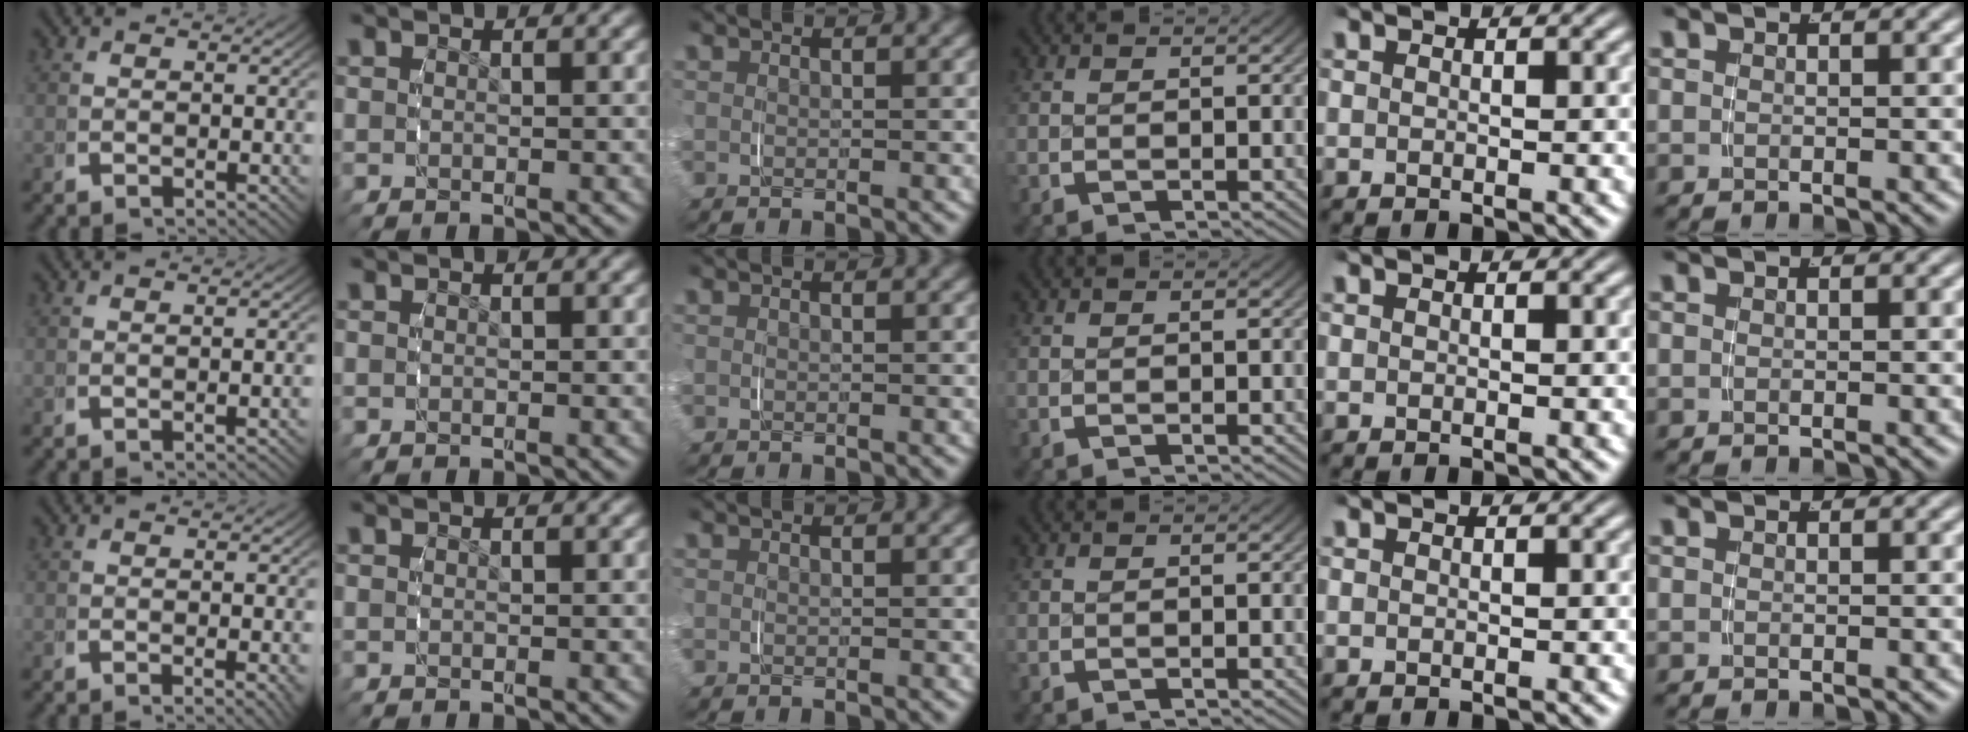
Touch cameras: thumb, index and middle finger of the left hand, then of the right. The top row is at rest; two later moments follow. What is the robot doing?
{"motion": "grasp_and_lifting", "object": "measuring cup"}